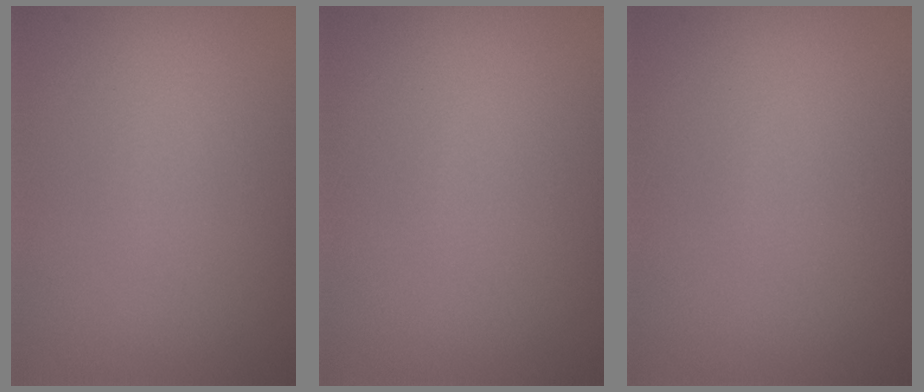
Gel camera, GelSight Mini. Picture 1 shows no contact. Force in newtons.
{"total": 0.0}
{"total": 0.0}